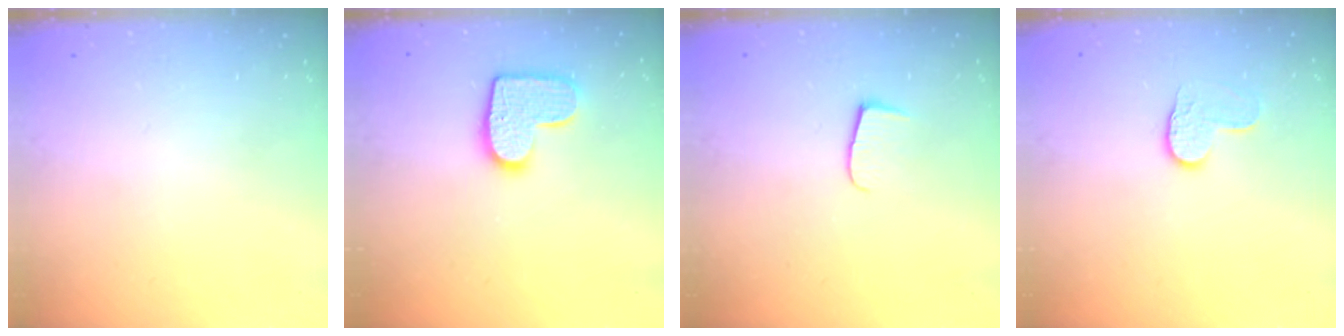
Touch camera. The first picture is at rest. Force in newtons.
{"total": 11.6, "press": 11.6, "slide": 0.6}
{"total": 6.2, "press": 6.1, "slide": 0.6}
{"total": 6.4, "press": 6.4, "slide": 0.6}